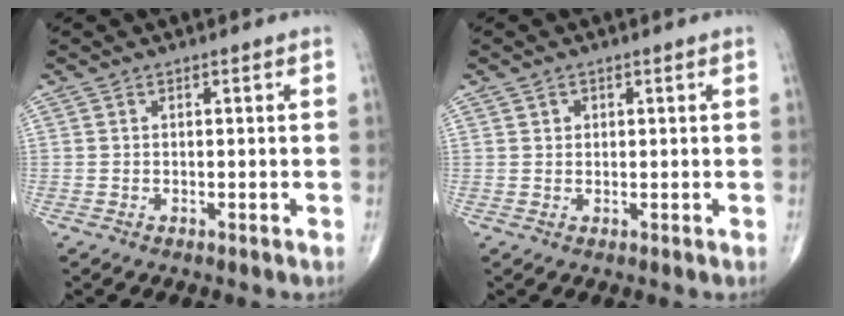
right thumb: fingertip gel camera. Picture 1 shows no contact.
{"total": 1.2, "force": [0.5, 1.0, 0.4], "torque": [0.001, 0.000, 0.005]}